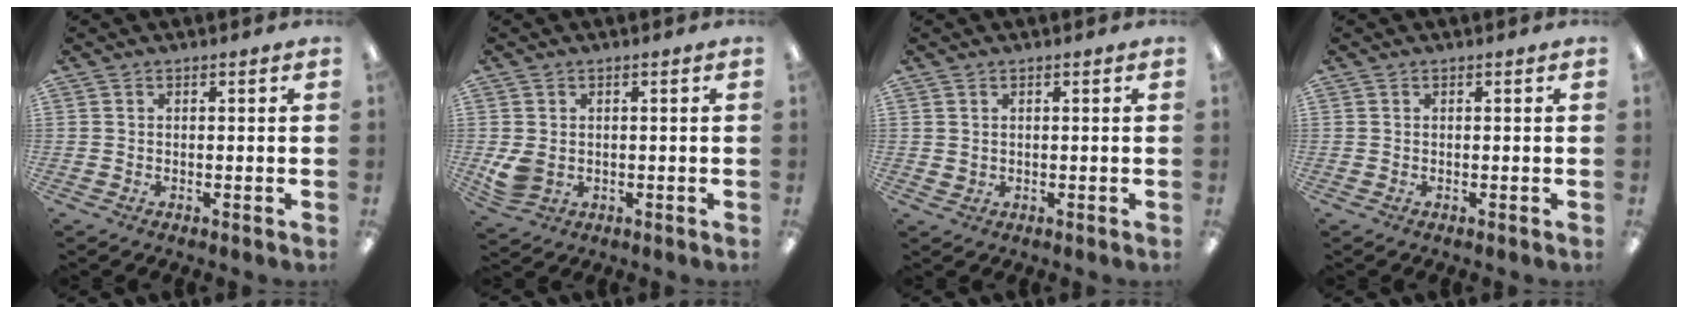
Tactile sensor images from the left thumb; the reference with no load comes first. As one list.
[{"total": 4.4, "force": [0.1, 3.4, 2.8], "torque": [-0.056, -0.002, 0.001]}, {"total": 0.9, "force": [0.8, 0.5, 0.2], "torque": [-0.004, 0.002, 0.014]}, {"total": 0.0}]